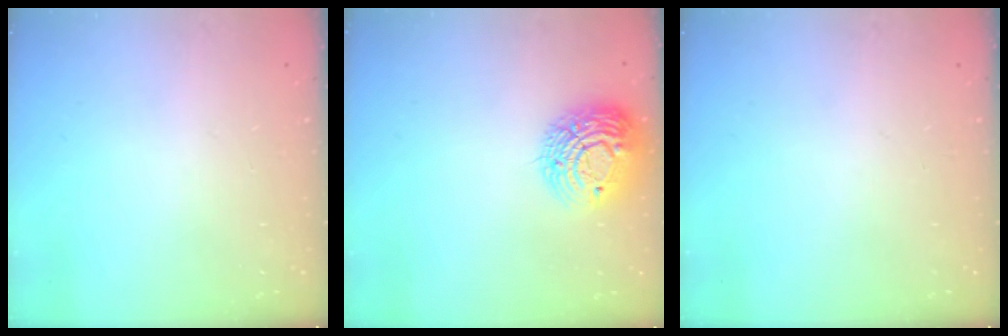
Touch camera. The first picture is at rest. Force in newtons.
{"total": 13.0, "press": 13.0, "slide": 1.0}
{"total": 0.0}